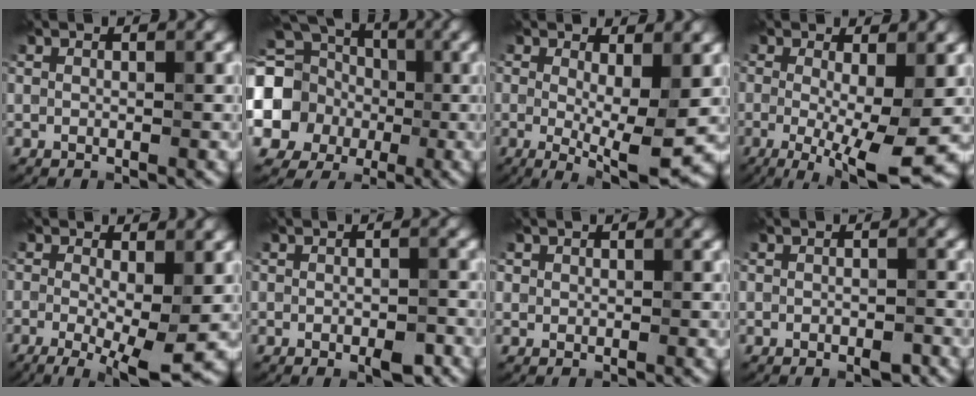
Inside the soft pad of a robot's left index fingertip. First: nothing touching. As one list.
[{"total": 16.9, "force": [-0.8, 15.6, 6.5], "torque": [-0.179, -0.007, -0.059]}, {"total": 6.2, "force": [-0.1, 1.7, 6.0], "torque": [-0.102, -0.018, 0.000]}, {"total": 8.6, "force": [-1.4, 2.0, 8.3], "torque": [-0.132, -0.019, -0.021]}, {"total": 7.1, "force": [-1.6, 1.9, 6.7], "torque": [-0.120, -0.014, -0.026]}, {"total": 2.6, "force": [-1.2, 1.1, 2.0], "torque": [-0.026, -0.002, -0.016]}, {"total": 0.7, "force": [0.3, 0.7, 0.0], "torque": [0.009, -0.003, 0.004]}, {"total": 1.7, "force": [-0.9, 0.8, 1.3], "torque": [-0.017, -0.001, -0.012]}]